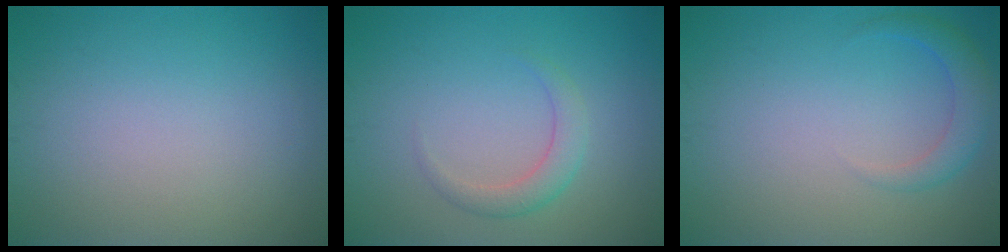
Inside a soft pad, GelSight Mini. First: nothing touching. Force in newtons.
{"total": 2.1, "press": 2.1, "slide": 0.1}
{"total": 2.3, "press": 2.3, "slide": 0.2}